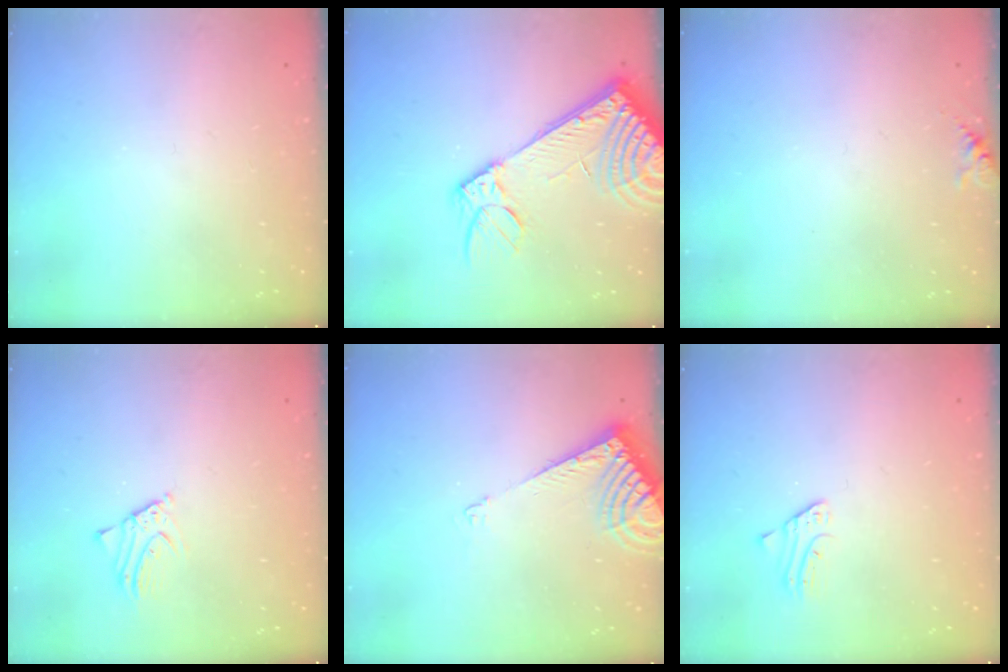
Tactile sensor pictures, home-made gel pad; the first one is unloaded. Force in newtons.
{"total": 15.4, "press": 15.0, "slide": 3.7}
{"total": 4.5, "press": 4.5, "slide": 0.6}
{"total": 2.4, "press": 2.4, "slide": 0.1}
{"total": 8.4, "press": 8.4, "slide": 1.0}
{"total": 1.7, "press": 1.7, "slide": 0.2}